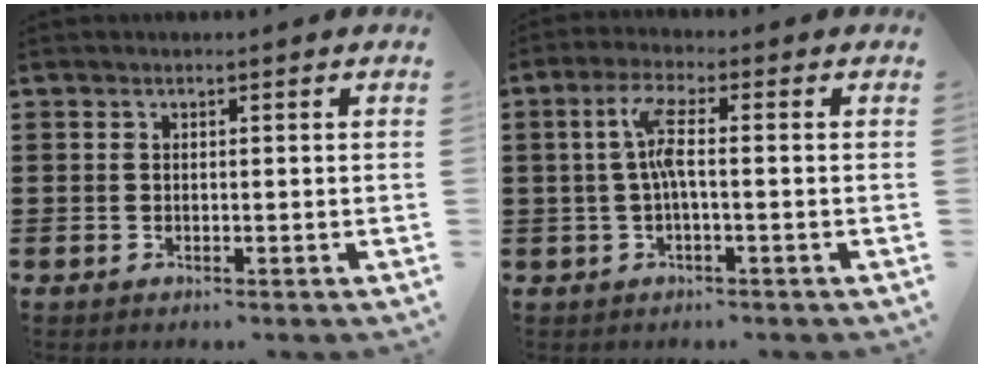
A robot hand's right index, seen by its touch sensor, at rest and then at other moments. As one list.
[{"total": 5.1, "force": [-0.1, 1.0, 5.0], "torque": [-0.110, 0.002, -0.011]}]